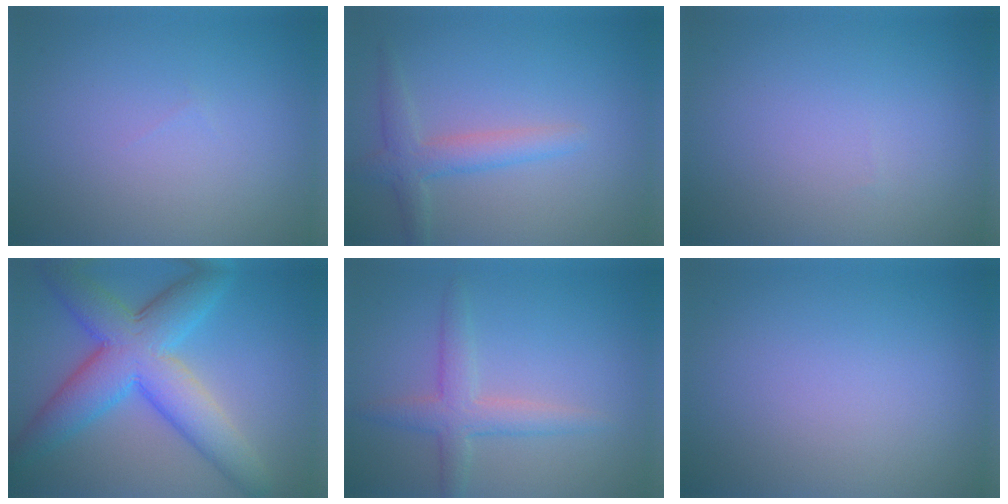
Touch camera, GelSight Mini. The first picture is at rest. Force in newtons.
{"total": 2.8, "press": 2.8, "slide": 0.1}
{"total": 0.0}
{"total": 9.3, "press": 9.3, "slide": 0.3}
{"total": 3.0, "press": 3.0, "slide": 0.1}
{"total": 0.0}